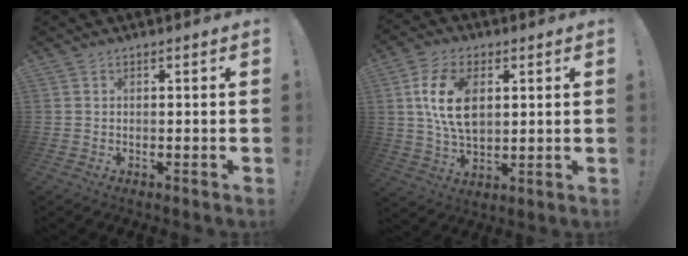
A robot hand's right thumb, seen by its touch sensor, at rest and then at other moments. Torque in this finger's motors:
{"motor_torque": [0.72, 0.76, 0.33, -0.07, 0.39]}